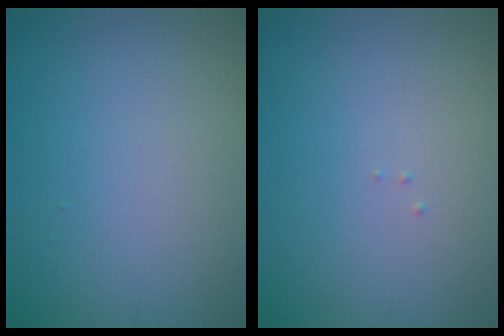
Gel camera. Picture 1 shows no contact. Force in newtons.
{"total": 0.0}